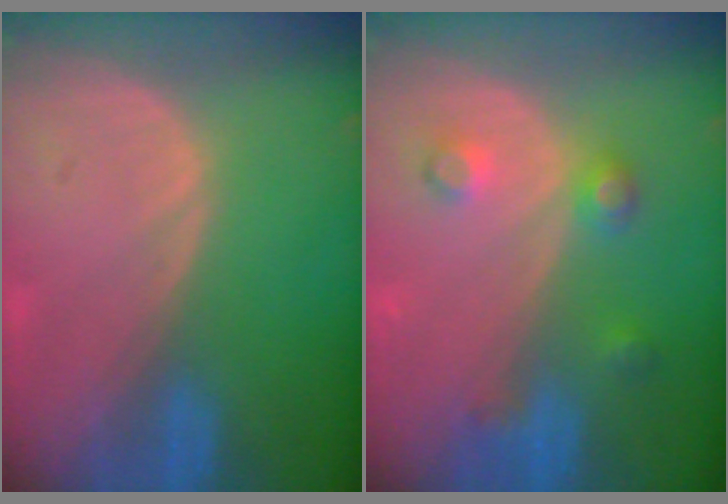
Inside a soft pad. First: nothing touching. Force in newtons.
{"total": 3.9, "press": 3.9, "slide": 0.1}